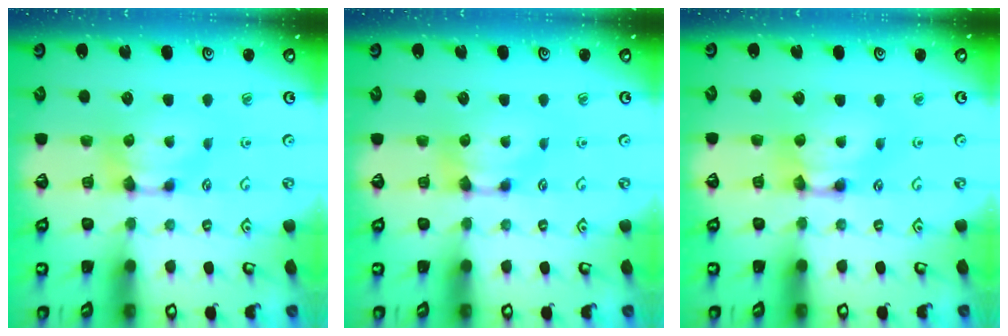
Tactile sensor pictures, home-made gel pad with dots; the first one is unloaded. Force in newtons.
{"total": 0.0}
{"total": 2.5, "press": 2.5, "slide": 0.1}